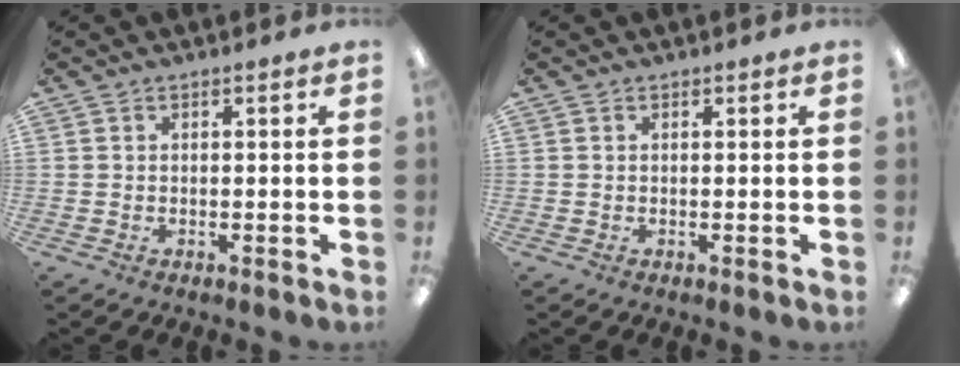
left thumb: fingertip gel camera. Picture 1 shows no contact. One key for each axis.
{"total": 0.0}